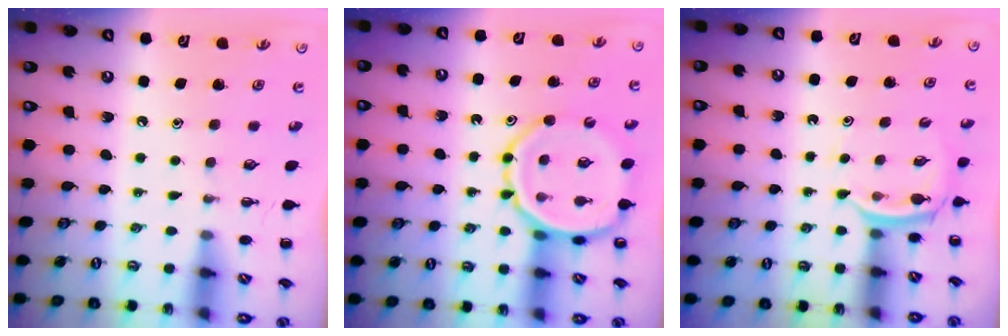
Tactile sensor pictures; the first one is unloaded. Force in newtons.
{"total": 10.3, "press": 10.0, "slide": 2.7}
{"total": 3.6, "press": 3.4, "slide": 1.1}